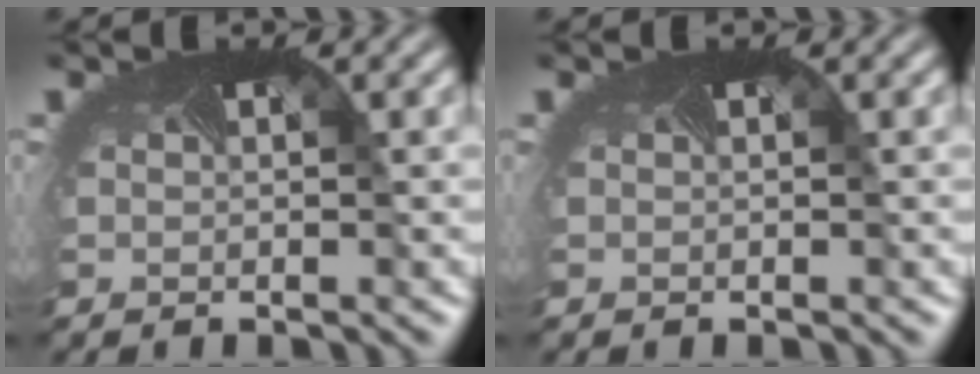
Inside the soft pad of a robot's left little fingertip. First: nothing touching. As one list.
[{"total": 0.0}]